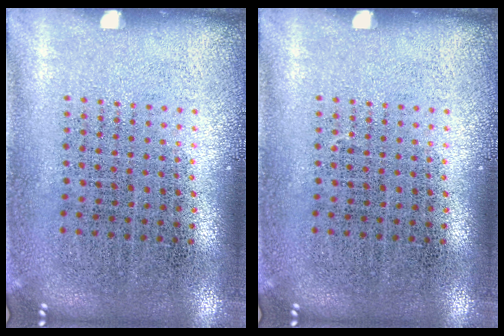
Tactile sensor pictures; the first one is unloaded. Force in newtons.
{"total": 0.0}